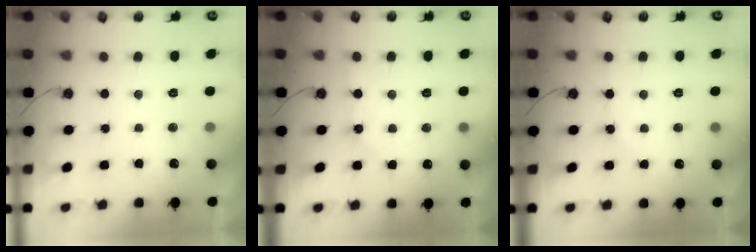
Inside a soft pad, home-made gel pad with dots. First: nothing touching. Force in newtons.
{"total": 4.1, "press": 4.0, "slide": 0.7}
{"total": 3.4, "press": 3.3, "slide": 0.6}